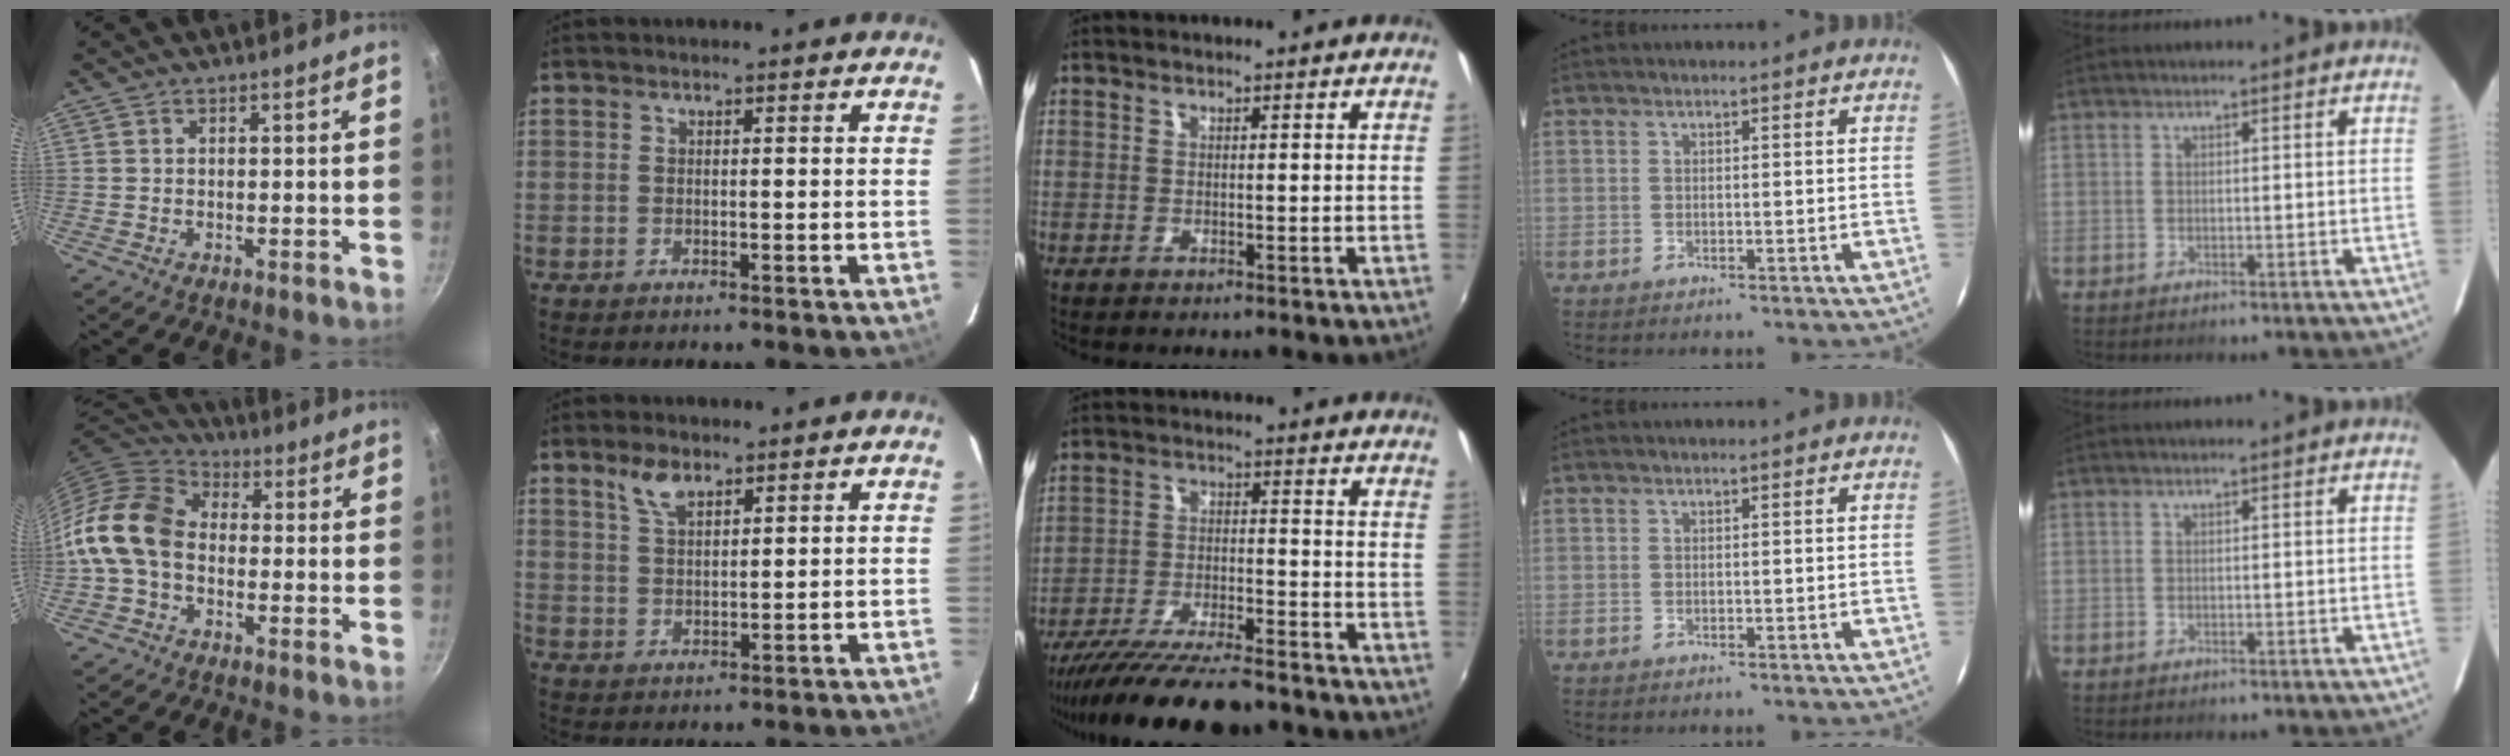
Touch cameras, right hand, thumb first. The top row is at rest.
{"thumb": {"total": 13.3, "force": [-1.6, 9.8, 8.9], "torque": [-0.147, 0.033, -0.055]}, "index": {"total": 4.6, "force": [3.2, 2.0, 2.6], "torque": [-0.049, 0.006, 0.062]}, "middle": {"total": 17.2, "force": [-14.9, 2.9, 8.3], "torque": [-0.165, -0.039, -0.238]}}